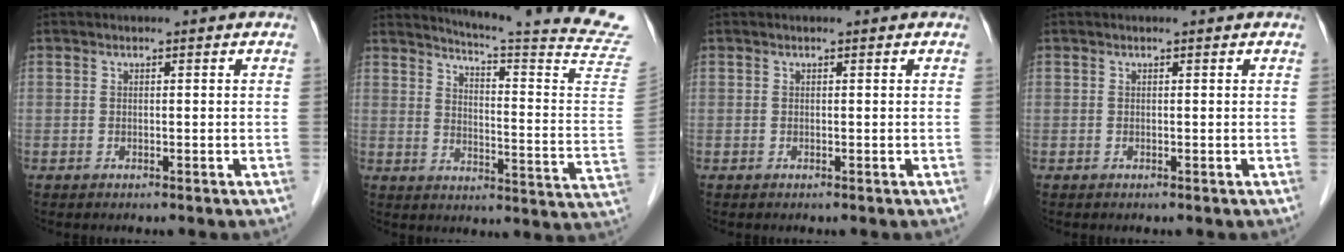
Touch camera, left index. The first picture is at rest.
{"total": 20.7, "force": [19.3, -3.2, 6.7], "torque": [-0.117, -0.153, 0.226]}
{"total": 0.0}
{"total": 0.0}